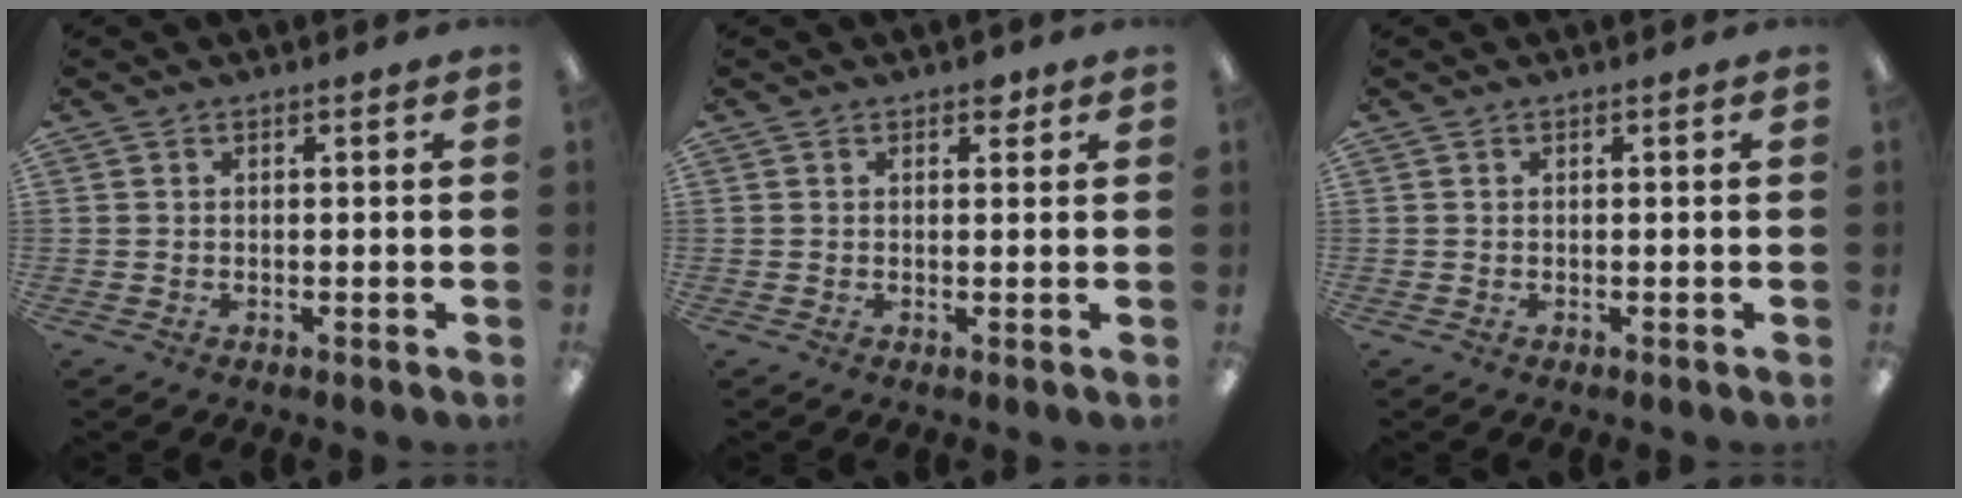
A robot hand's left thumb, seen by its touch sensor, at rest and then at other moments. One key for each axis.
{"total": 2.0, "fx": 1.2, "fy": 1.2, "fz": 1.1, "tx": -0.007, "ty": -0.002, "tz": 0.017}
{"total": 0.0}